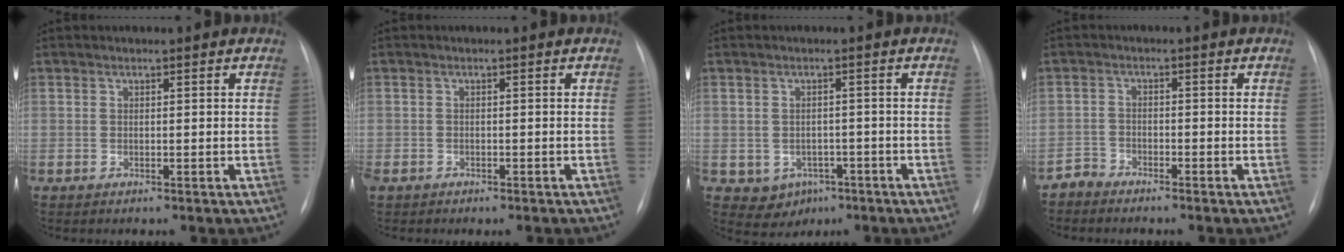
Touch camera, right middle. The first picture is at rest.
{"total": 2.2, "force": [-1.6, 1.4, 0.8], "torque": [-0.010, 0.001, -0.020]}
{"total": 4.8, "force": [-2.1, 4.0, 1.5], "torque": [-0.022, 0.006, -0.017]}
{"total": 2.1, "force": [-2.0, 0.5, -0.4], "torque": [0.011, -0.003, -0.041]}